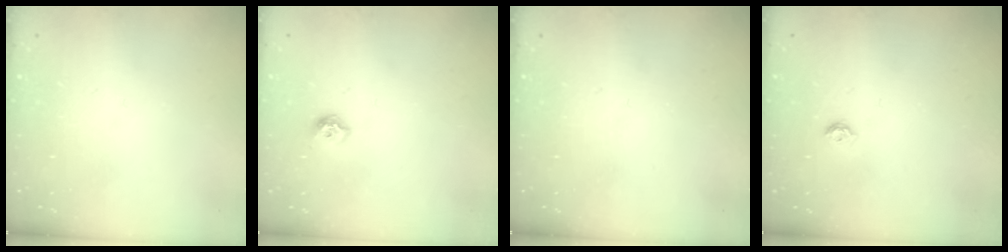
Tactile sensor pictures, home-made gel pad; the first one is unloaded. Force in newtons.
{"total": 6.9, "press": 6.8, "slide": 0.7}
{"total": 0.0}
{"total": 3.9, "press": 3.9, "slide": 0.5}